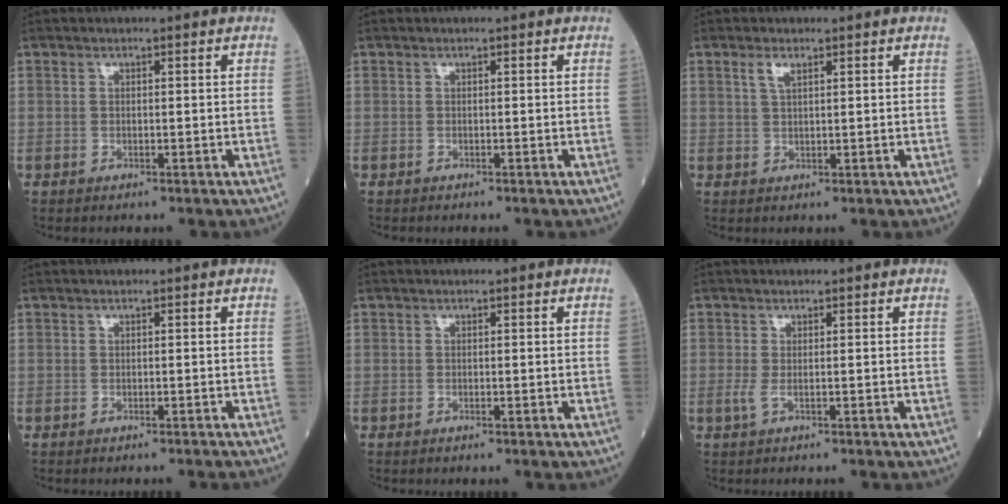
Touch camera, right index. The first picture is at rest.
{"total": 0.0}
{"total": 2.0, "force": [1.2, 0.6, 1.5], "torque": [-0.036, 0.002, 0.026]}
{"total": 2.3, "force": [-2.1, -0.5, 0.8], "torque": [-0.008, 0.002, -0.026]}
{"total": 0.0}
{"total": 1.2, "force": [-0.3, -0.2, 1.1], "torque": [-0.034, -0.007, -0.006]}